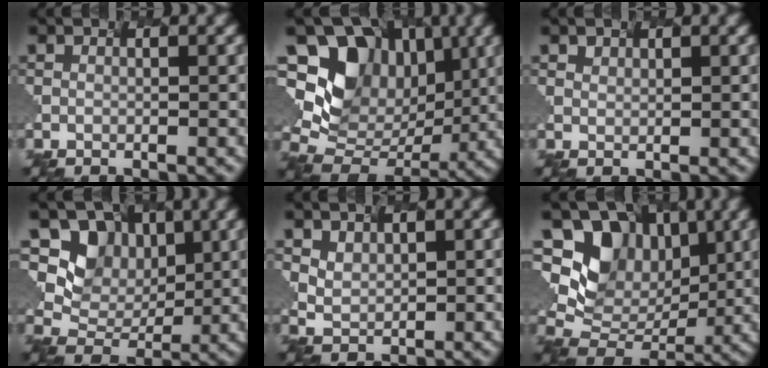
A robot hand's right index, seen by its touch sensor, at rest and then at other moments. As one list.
[{"total": 7.5, "force": [2.2, 6.2, 3.6], "torque": [-0.083, -0.008, 0.060]}, {"total": 1.3, "force": [0.7, -0.5, -0.9], "torque": [-0.005, -0.004, 0.027]}, {"total": 4.1, "force": [1.5, 3.6, 0.9], "torque": [-0.026, -0.018, 0.032]}, {"total": 1.2, "force": [1.1, 0.5, -0.2], "torque": [-0.026, -0.005, 0.040]}, {"total": 6.2, "force": [1.8, 5.3, 2.6], "torque": [-0.051, -0.012, 0.045]}]